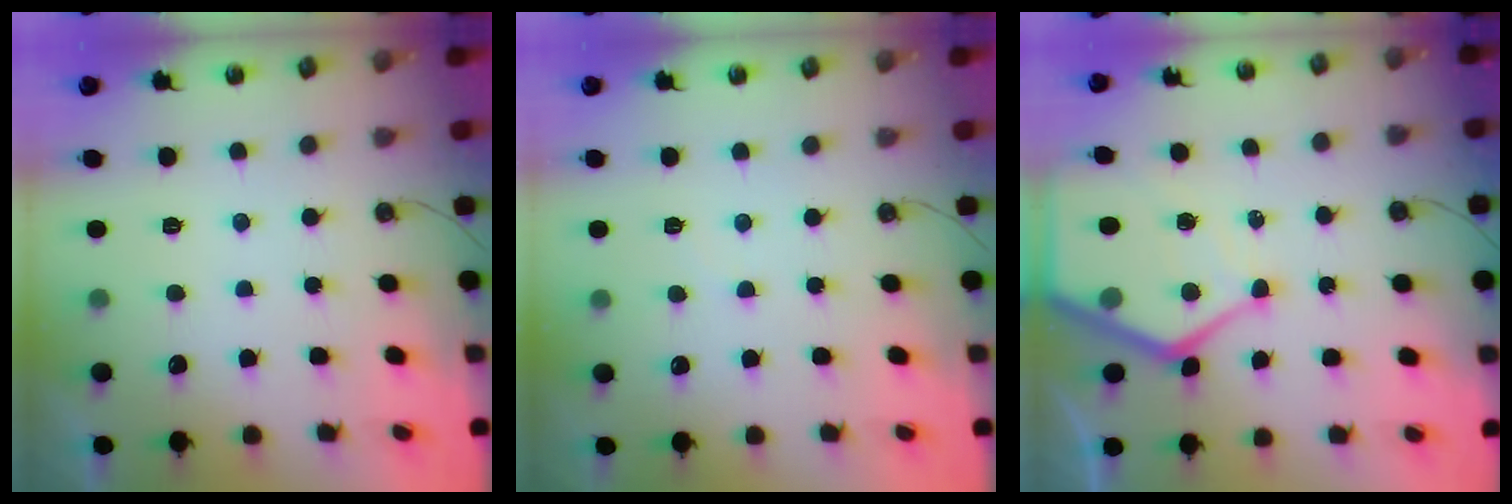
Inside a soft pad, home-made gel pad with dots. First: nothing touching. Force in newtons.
{"total": 4.1, "press": 4.1, "slide": 0.6}
{"total": 12.3, "press": 12.2, "slide": 1.2}